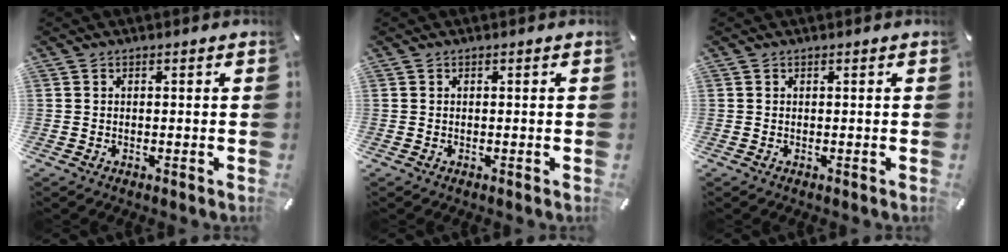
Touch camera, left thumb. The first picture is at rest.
{"total": 0.0}
{"total": 0.0}